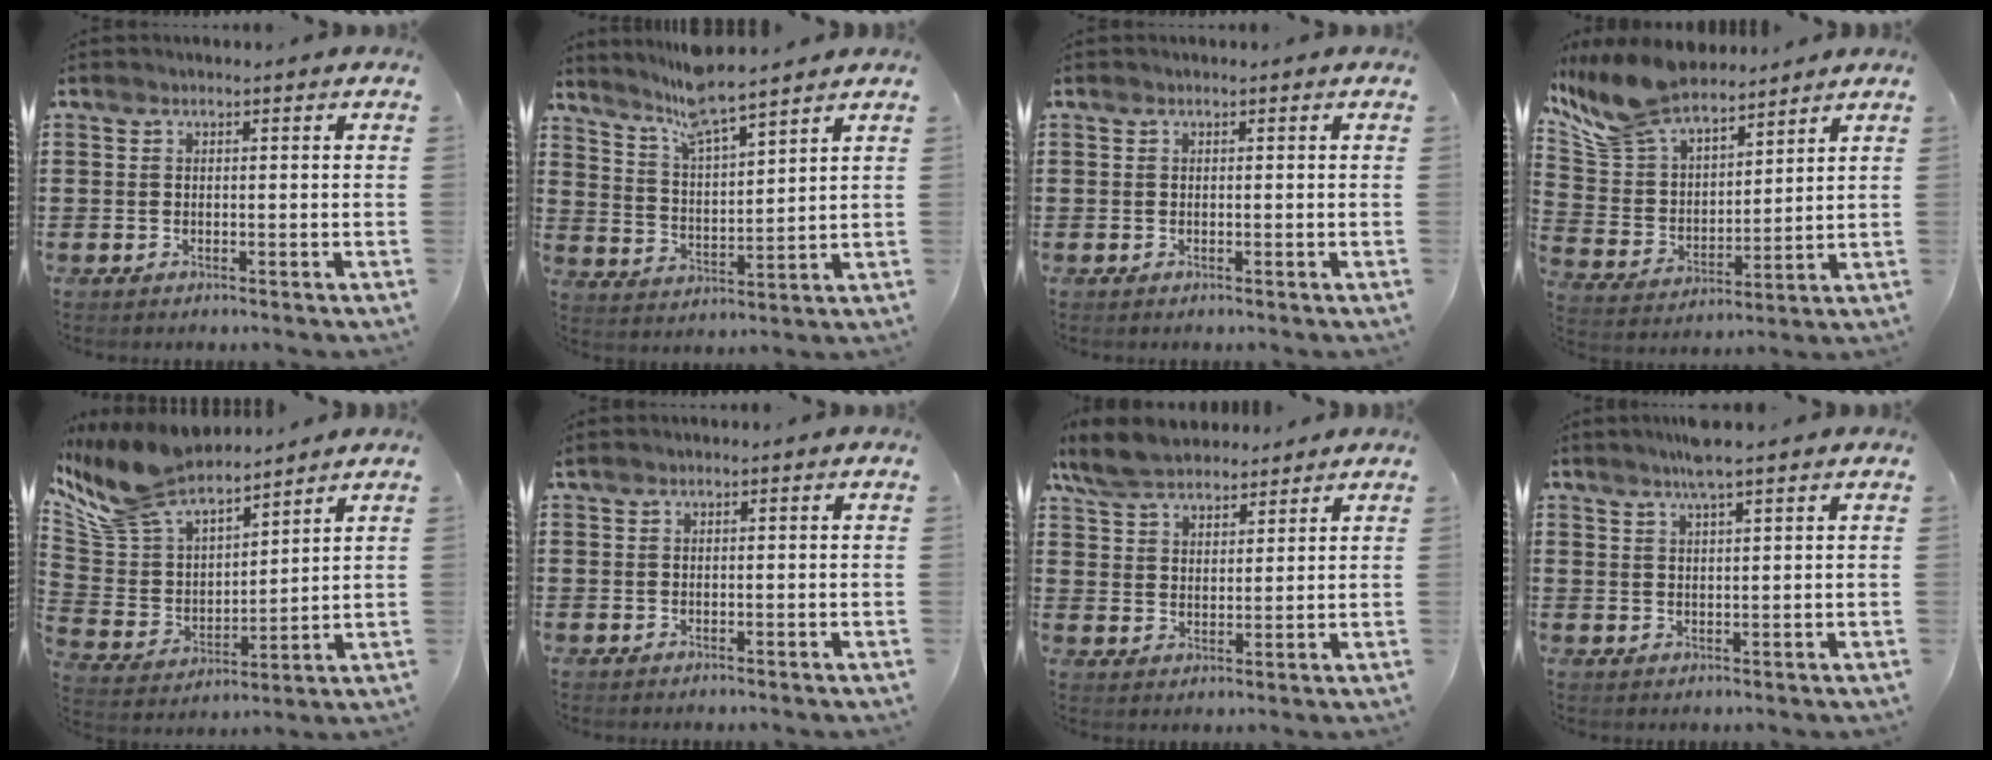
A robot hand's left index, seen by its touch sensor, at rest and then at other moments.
{"total": 7.2, "force": [6.4, -0.2, 3.4], "torque": [-0.088, -0.028, 0.109]}
{"total": 0.0}
{"total": 11.0, "force": [9.9, 3.3, 3.6], "torque": [-0.113, -0.042, 0.186]}
{"total": 11.2, "force": [10.0, 3.4, 3.7], "torque": [-0.120, -0.054, 0.180]}
{"total": 0.0}
{"total": 7.6, "force": [6.7, 2.5, 2.8], "torque": [-0.080, -0.006, 0.127]}
{"total": 3.8, "force": [3.1, 0.0, 2.3], "torque": [-0.051, 0.001, 0.055]}